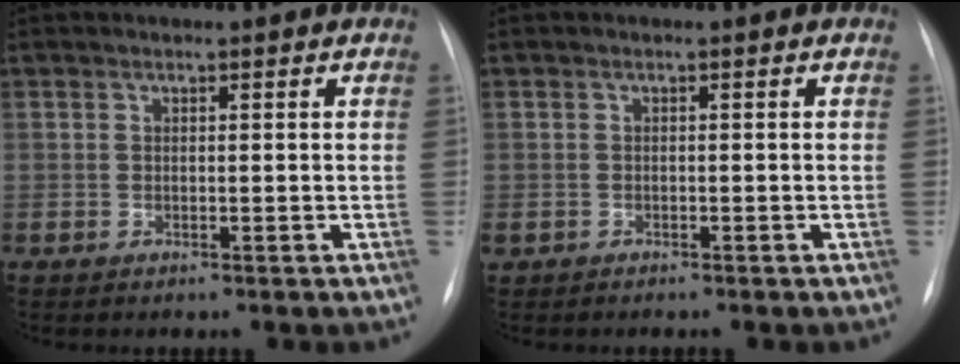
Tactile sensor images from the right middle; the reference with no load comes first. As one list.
[{"total": 1.8, "force": [-1.3, 1.0, 0.7], "torque": [-0.017, -0.002, -0.016]}]